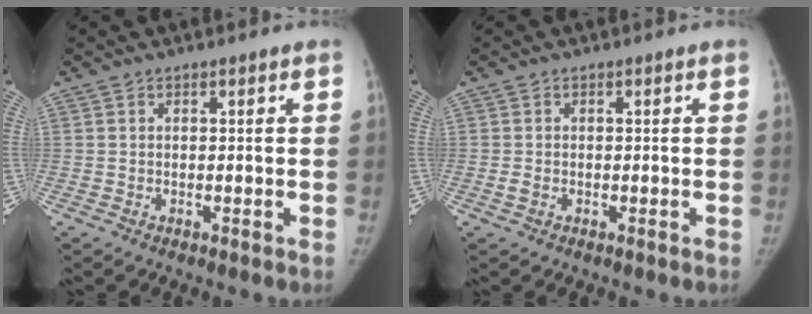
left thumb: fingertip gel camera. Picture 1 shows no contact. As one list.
[{"total": 1.3, "force": [-0.3, 1.0, 0.8], "torque": [-0.020, -0.002, -0.006]}]